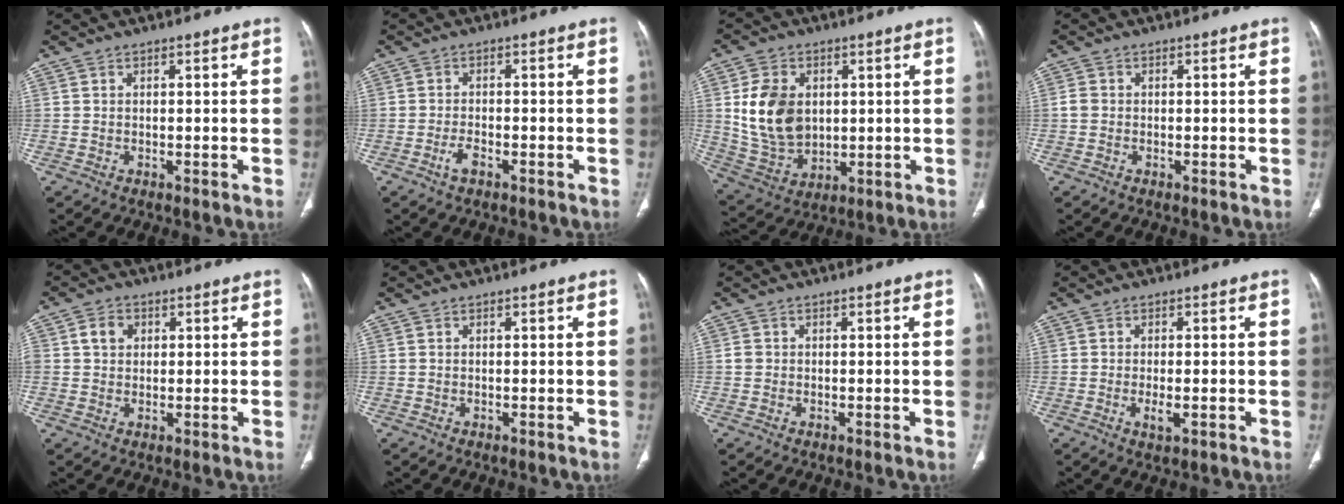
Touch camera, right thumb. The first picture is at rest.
{"total": 2.5, "force": [-1.5, 1.0, 1.8], "torque": [-0.035, 0.011, -0.029]}
{"total": 13.3, "force": [2.2, 9.7, 8.9], "torque": [-0.143, -0.012, 0.057]}
{"total": 1.5, "force": [-0.1, 1.3, 0.8], "torque": [-0.012, 0.003, -0.003]}
{"total": 3.9, "force": [1.1, 3.1, 2.0], "torque": [-0.024, 0.005, 0.020]}
{"total": 0.0}
{"total": 1.1, "force": [0.0, 1.1, 0.4], "torque": [-0.003, 0.003, 0.003]}
{"total": 2.7, "force": [-0.8, 0.9, 2.4], "torque": [-0.044, -0.004, -0.015]}